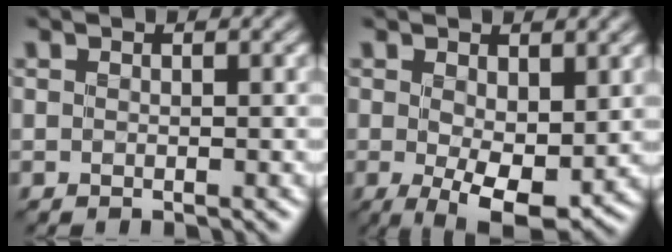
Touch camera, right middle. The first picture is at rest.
{"total": 6.1, "force": [-0.2, 2.7, 5.5], "torque": [-0.095, -0.011, 0.001]}